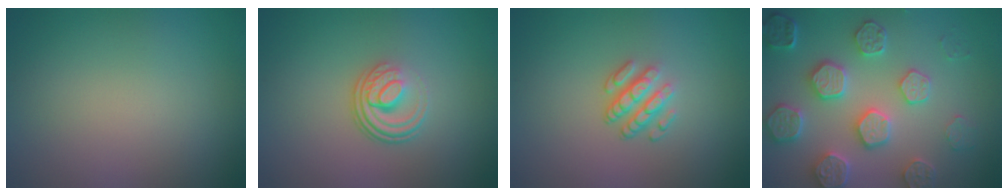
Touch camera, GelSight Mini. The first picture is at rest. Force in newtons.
{"total": 3.8, "press": 2.6, "slide": 2.8}
{"total": 3.4, "press": 2.4, "slide": 2.4}
{"total": 6.2, "press": 5.6, "slide": 2.6}